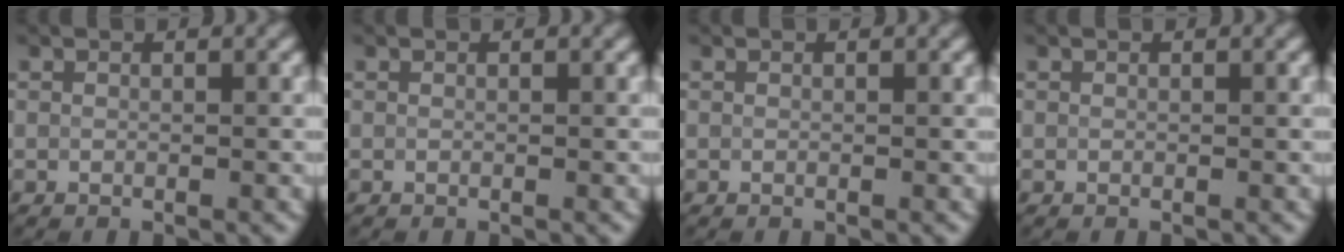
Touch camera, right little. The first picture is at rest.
{"total": 0.0}
{"total": 0.0}
{"total": 0.0}